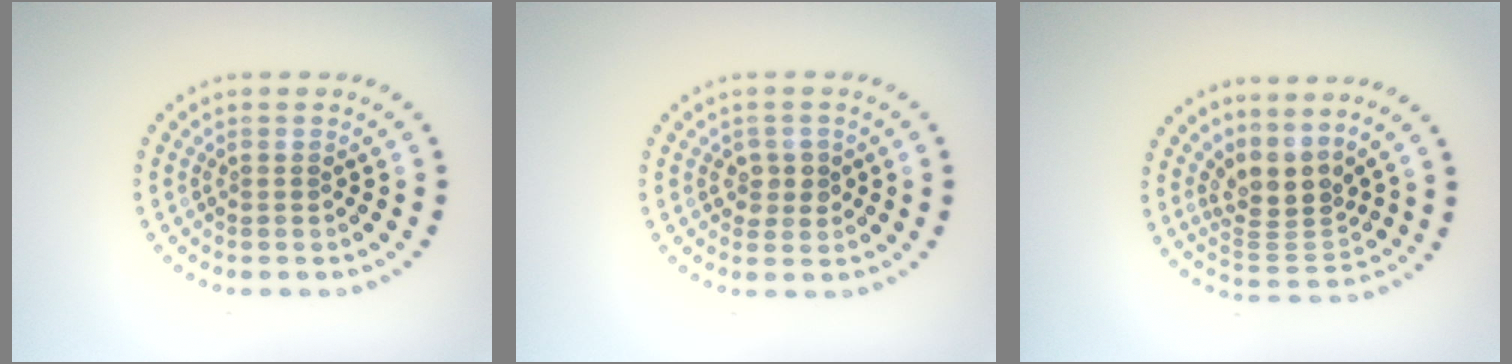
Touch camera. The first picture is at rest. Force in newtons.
{"total": 1.8, "press": 1.7, "slide": 0.4}
{"total": 3.7, "press": 2.7, "slide": 2.5}